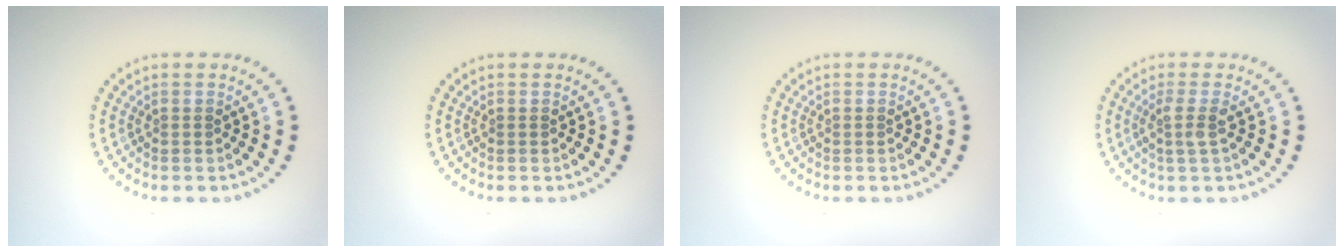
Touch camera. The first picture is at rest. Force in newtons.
{"total": 0.0}
{"total": 0.0}
{"total": 1.8, "press": 1.2, "slide": 1.3}